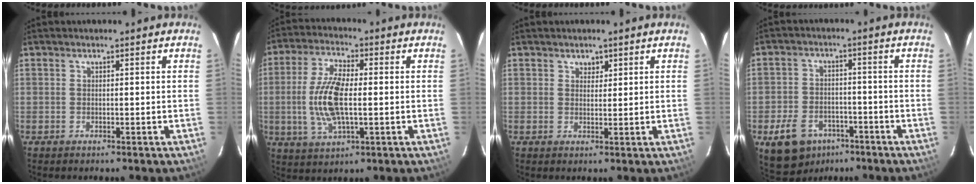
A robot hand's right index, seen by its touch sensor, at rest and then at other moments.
{"total": 11.6, "force": [-0.7, 4.5, 10.7], "torque": [-0.224, 0.003, -0.013]}
{"total": 1.8, "force": [1.1, 1.4, 0.4], "torque": [-0.002, 0.004, 0.019]}
{"total": 12.2, "force": [-7.3, 8.0, 5.4], "torque": [-0.136, 0.008, -0.102]}